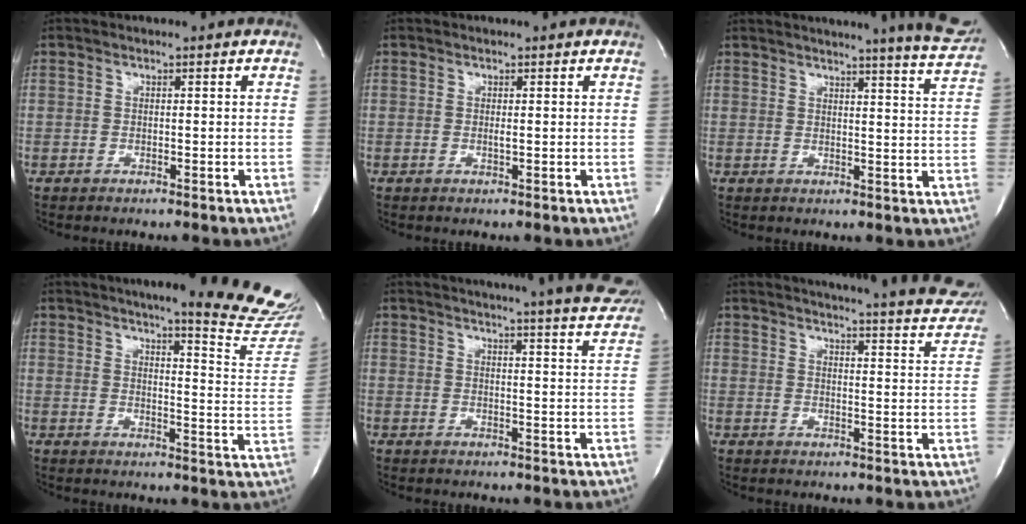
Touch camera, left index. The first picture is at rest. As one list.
[{"total": 0.5, "force": [-0.1, 0.0, 0.5], "torque": [-0.016, -0.005, -0.004]}, {"total": 13.6, "force": [12.6, -0.8, 5.0], "torque": [-0.072, -0.067, 0.132]}, {"total": 19.5, "force": [17.4, -0.5, 8.8], "torque": [-0.111, -0.105, 0.196]}, {"total": 25.0, "force": [23.2, 1.4, 9.2], "torque": [-0.140, -0.065, 0.264]}, {"total": 24.8, "force": [23.0, 3.0, 9.0], "torque": [-0.129, -0.067, 0.258]}]